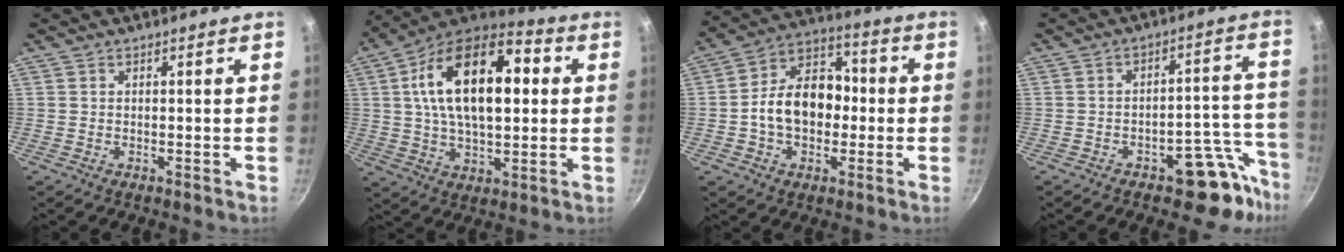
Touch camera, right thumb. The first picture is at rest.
{"total": 22.4, "force": [4.1, 11.7, 18.6], "torque": [-0.296, 0.018, 0.056]}
{"total": 14.0, "force": [-1.1, 9.8, 10.0], "torque": [-0.144, 0.039, -0.026]}
{"total": 10.5, "force": [-7.1, 4.3, 6.3], "torque": [-0.039, 0.080, -0.096]}